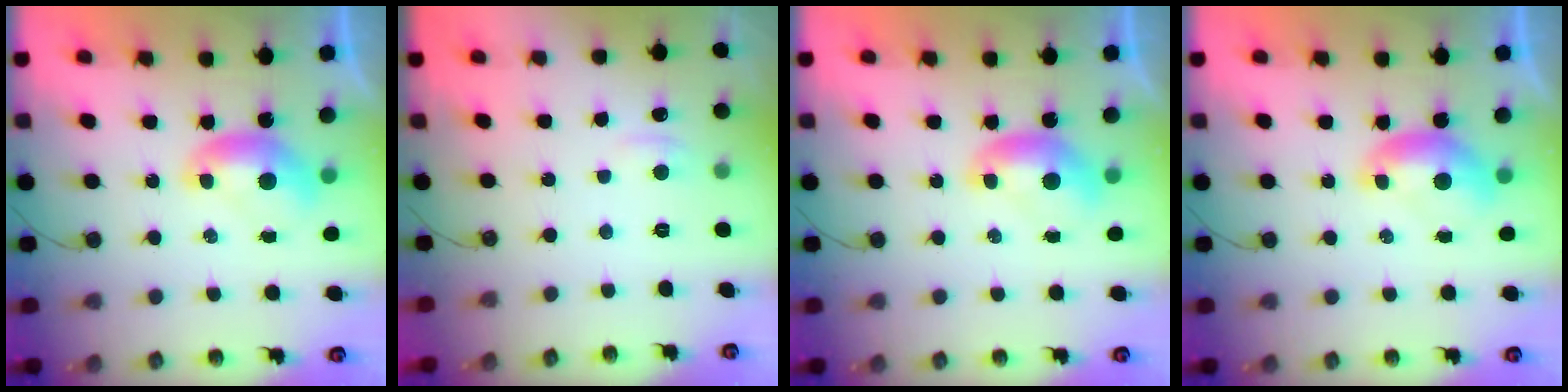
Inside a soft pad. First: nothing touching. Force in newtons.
{"total": 1.2, "press": 1.0, "slide": 0.7}
{"total": 0.0}
{"total": 0.0}